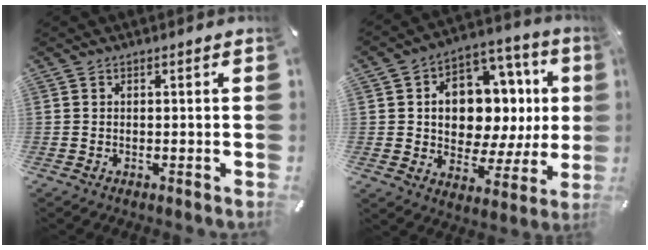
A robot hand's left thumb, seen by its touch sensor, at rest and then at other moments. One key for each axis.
{"total": 14.4, "fx": 2.8, "fy": 10.8, "fz": 9.2, "tx": -0.124, "ty": -0.030, "tz": 0.052}